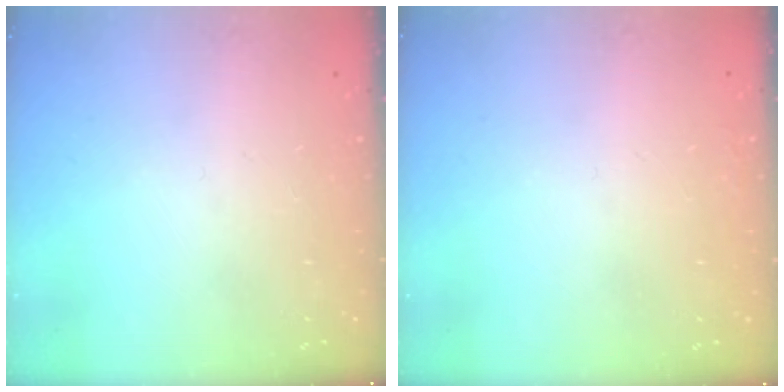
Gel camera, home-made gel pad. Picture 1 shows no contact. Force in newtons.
{"total": 1.6, "press": 1.5, "slide": 0.1}